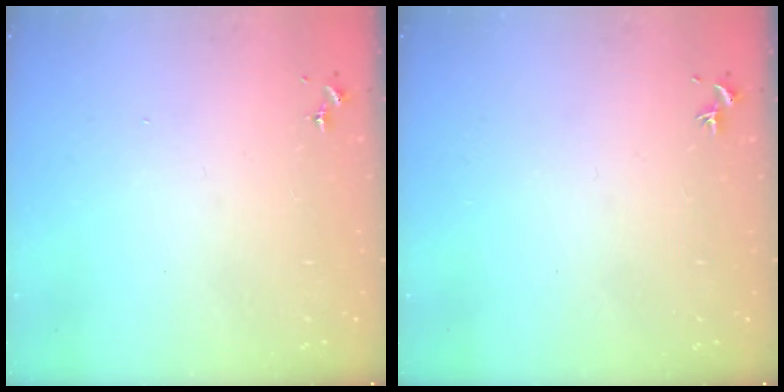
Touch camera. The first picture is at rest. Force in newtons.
{"total": 0.0}